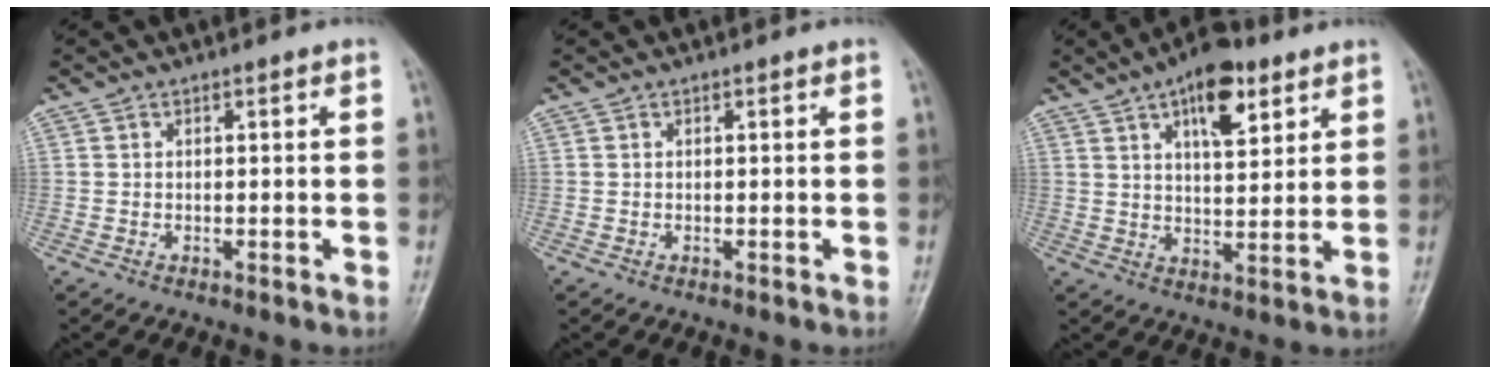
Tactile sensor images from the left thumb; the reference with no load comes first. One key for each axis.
{"total": 0.0}
{"total": 11.3, "fx": 6.0, "fy": 4.9, "fz": 8.2, "tx": -0.103, "ty": -0.025, "tz": 0.092}